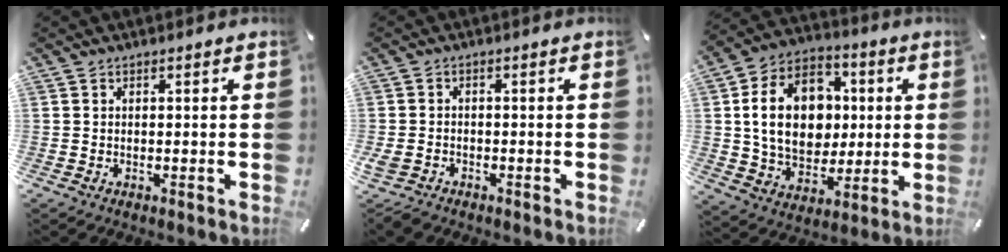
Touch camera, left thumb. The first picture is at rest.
{"total": 2.7, "force": [-1.7, 1.7, 1.2], "torque": [-0.034, 0.003, -0.036]}
{"total": 18.6, "force": [1.6, 14.6, 11.5], "torque": [-0.218, 0.009, 0.033]}